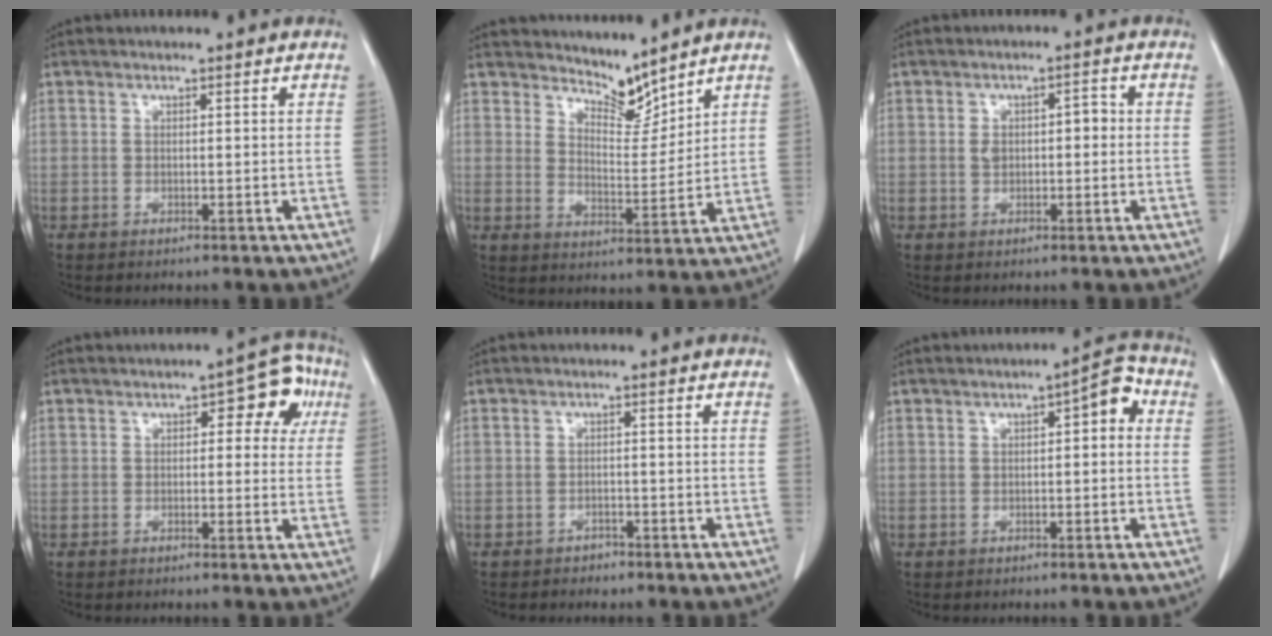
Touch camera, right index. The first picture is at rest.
{"total": 5.4, "force": [5.3, 0.7, 0.8], "torque": [-0.012, -0.014, 0.100]}
{"total": 3.1, "force": [0.0, 1.9, 2.4], "torque": [-0.044, 0.020, 0.006]}
{"total": 6.8, "force": [2.2, 3.3, 5.6], "torque": [-0.050, 0.027, 0.019]}
{"total": 1.3, "force": [-1.2, 0.5, 0.1], "torque": [0.001, 0.004, -0.016]}
{"total": 4.7, "force": [0.9, 1.4, 4.4], "torque": [-0.057, 0.022, 0.007]}